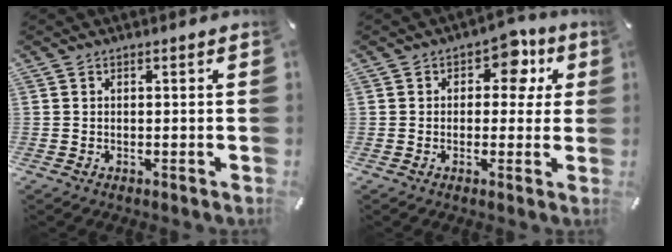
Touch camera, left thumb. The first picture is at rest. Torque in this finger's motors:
{"motor_torque": [0.82, 0.91, 0.50, -0.41, 0.13]}